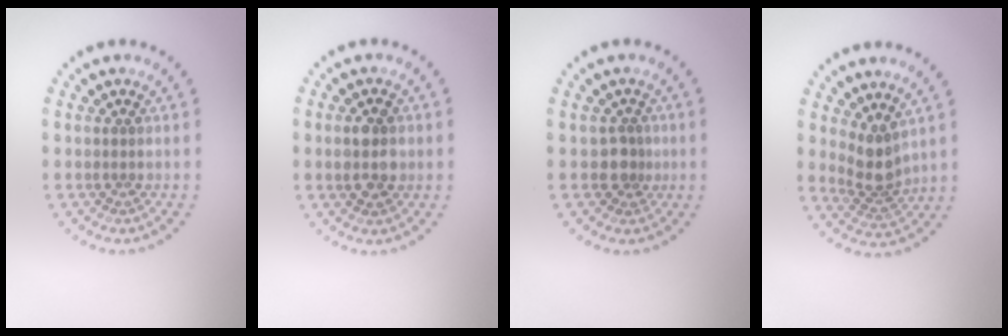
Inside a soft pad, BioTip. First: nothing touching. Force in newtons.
{"total": 2.8, "press": 2.8, "slide": 0.0}
{"total": 1.5, "press": 1.1, "slide": 1.0}
{"total": 3.0, "press": 2.3, "slide": 1.9}